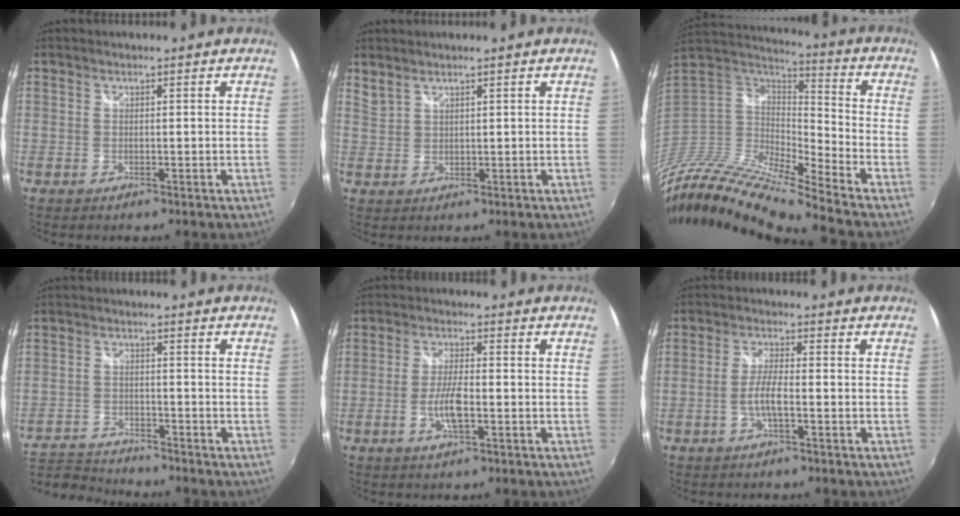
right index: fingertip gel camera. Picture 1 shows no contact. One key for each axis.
{"total": 1.7, "fx": 1.6, "fy": 0.3, "fz": 0.4, "tx": -0.007, "ty": 0.003, "tz": 0.034}
{"total": 22.4, "fx": -17.8, "fy": 3.3, "fz": 13.2, "tx": -0.266, "ty": -0.047, "tz": -0.342}
{"total": 9.3, "fx": -8.8, "fy": 2.2, "fz": 1.8, "tx": -0.069, "ty": -0.003, "tz": -0.164}
{"total": 5.1, "fx": -1.7, "fy": 1.1, "fz": 4.7, "tx": -0.098, "ty": 0.001, "tz": -0.034}
{"total": 3.8, "fx": -1.4, "fy": 0.4, "fz": 3.5, "tx": -0.077, "ty": 0.006, "tz": -0.027}